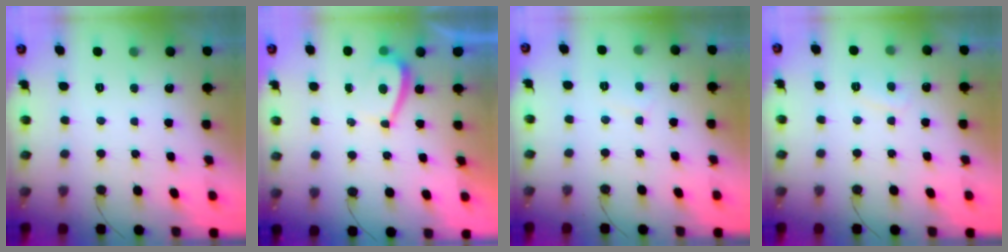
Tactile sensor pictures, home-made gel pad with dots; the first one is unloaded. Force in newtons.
{"total": 2.4, "press": 2.3, "slide": 0.6}
{"total": 2.9, "press": 2.9, "slide": 0.3}
{"total": 3.1, "press": 3.0, "slide": 0.5}